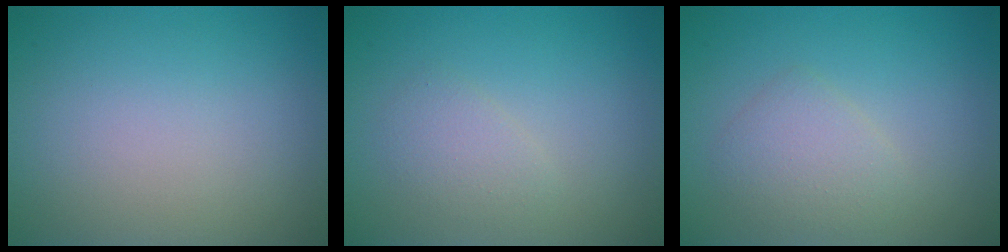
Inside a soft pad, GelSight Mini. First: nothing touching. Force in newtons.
{"total": 1.6, "press": 1.6, "slide": 0.0}
{"total": 2.4, "press": 2.4, "slide": 0.0}